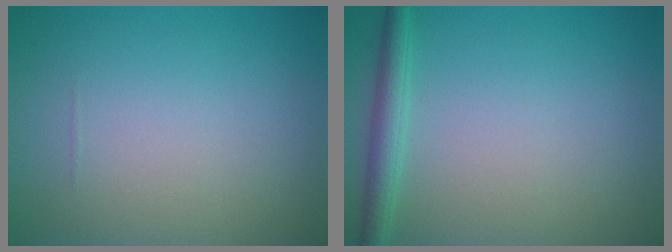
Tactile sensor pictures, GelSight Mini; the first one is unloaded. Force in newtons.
{"total": 2.3, "press": 2.3, "slide": 0.1}